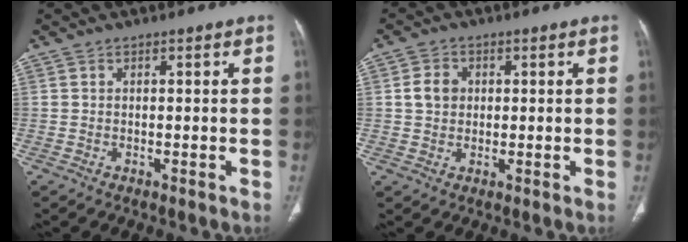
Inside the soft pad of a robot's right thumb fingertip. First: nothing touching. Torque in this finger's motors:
{"motor_torque": [-0.22, 0.42, 0.02, -0.10, 0.00]}